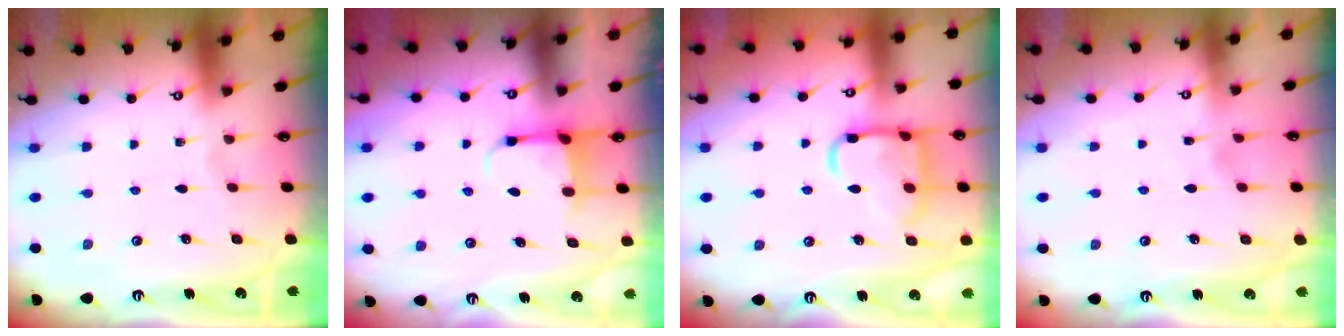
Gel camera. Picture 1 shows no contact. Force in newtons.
{"total": 4.0, "press": 3.9, "slide": 0.9}
{"total": 14.9, "press": 14.8, "slide": 1.3}
{"total": 2.0, "press": 2.0, "slide": 0.1}